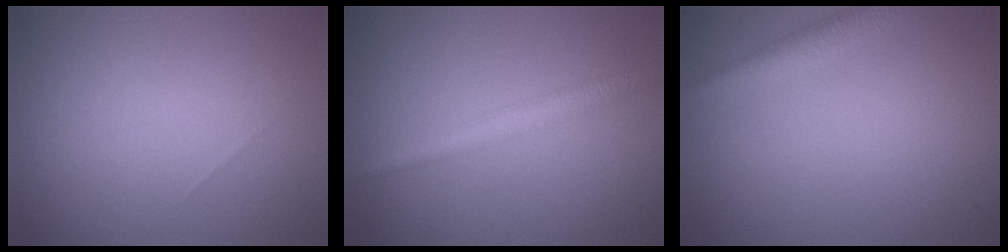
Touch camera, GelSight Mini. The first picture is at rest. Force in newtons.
{"total": 2.4, "press": 2.4, "slide": 0.0}
{"total": 3.0, "press": 2.9, "slide": 0.1}